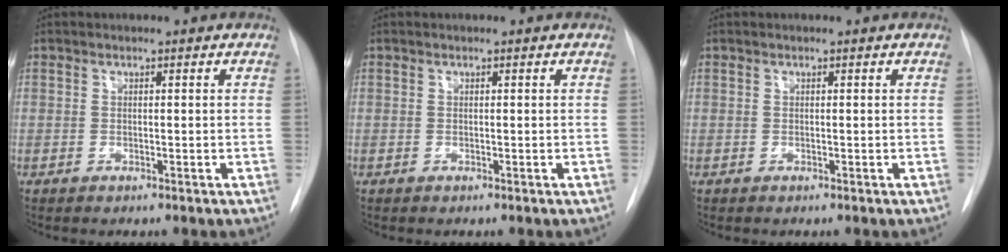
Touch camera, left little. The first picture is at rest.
{"total": 0.0}
{"total": 0.0}